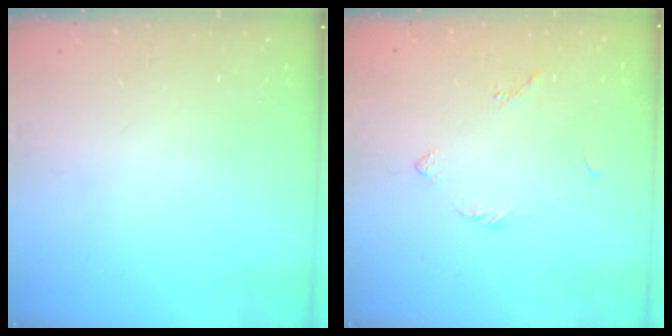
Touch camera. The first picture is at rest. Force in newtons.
{"total": 2.4, "press": 2.3, "slide": 0.6}